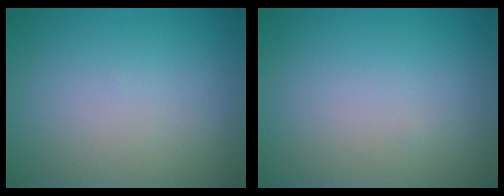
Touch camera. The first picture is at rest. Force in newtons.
{"total": 0.0}